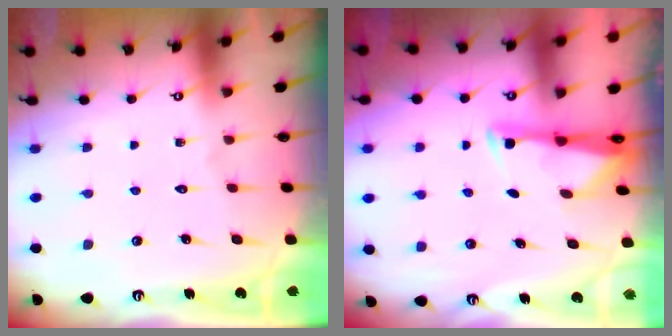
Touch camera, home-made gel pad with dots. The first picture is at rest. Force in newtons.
{"total": 2.9, "press": 2.9, "slide": 0.4}